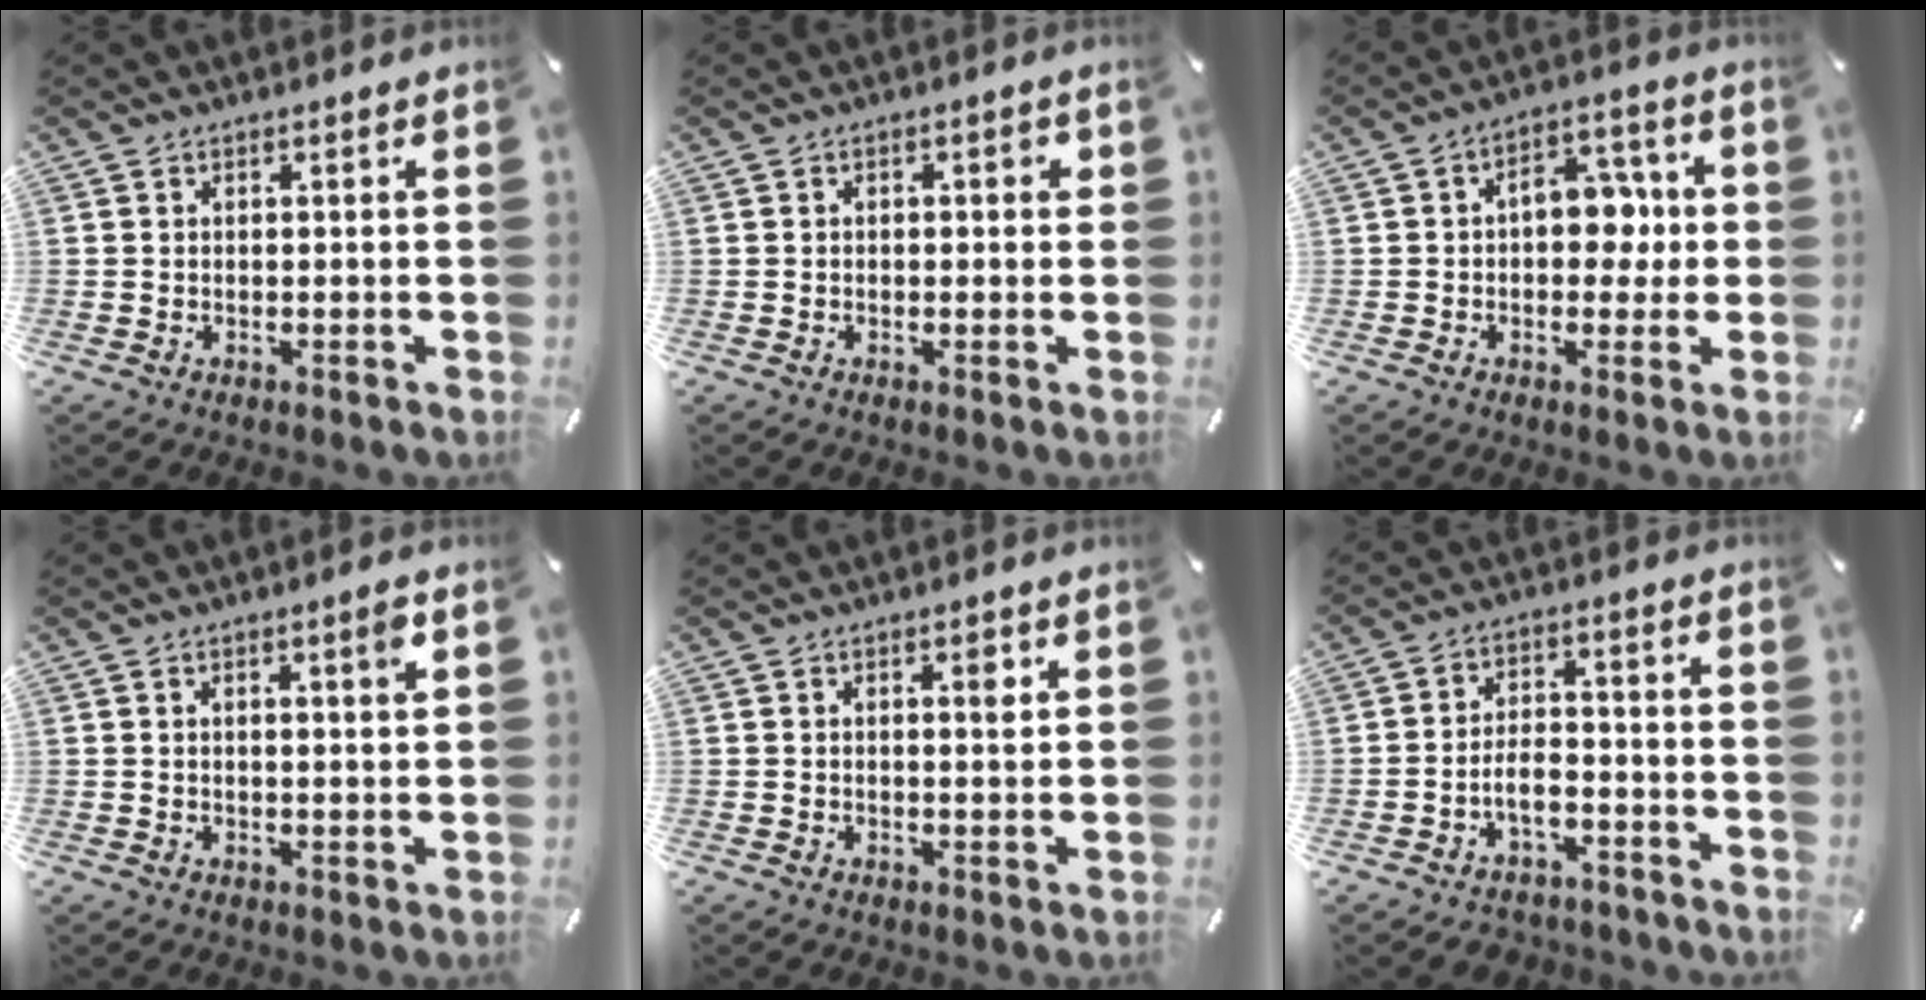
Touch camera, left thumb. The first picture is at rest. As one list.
[{"total": 1.2, "force": [-0.1, 0.8, 0.9], "torque": [-0.017, 0.007, -0.005]}, {"total": 10.3, "force": [0.6, 6.7, 7.7], "torque": [-0.096, 0.005, 0.007]}, {"total": 2.9, "force": [1.3, 0.3, 2.5], "torque": [-0.050, -0.001, 0.021]}, {"total": 2.4, "force": [0.9, 0.7, 2.2], "torque": [-0.020, -0.006, 0.007]}, {"total": 6.8, "force": [-3.5, 4.2, 4.1], "torque": [-0.077, 0.018, -0.063]}]